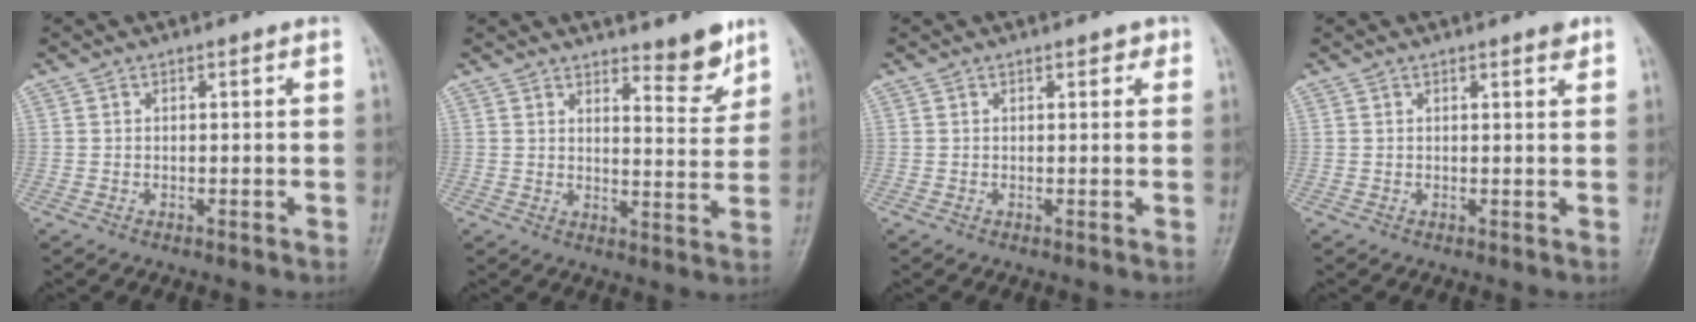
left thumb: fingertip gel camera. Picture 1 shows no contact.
{"total": 6.8, "force": [5.2, 1.7, 3.9], "torque": [-0.036, -0.047, 0.075]}
{"total": 1.5, "force": [1.0, 0.9, 0.8], "torque": [0.002, -0.002, 0.007]}
{"total": 1.6, "force": [1.2, 0.3, 1.1], "torque": [-0.013, -0.006, 0.015]}